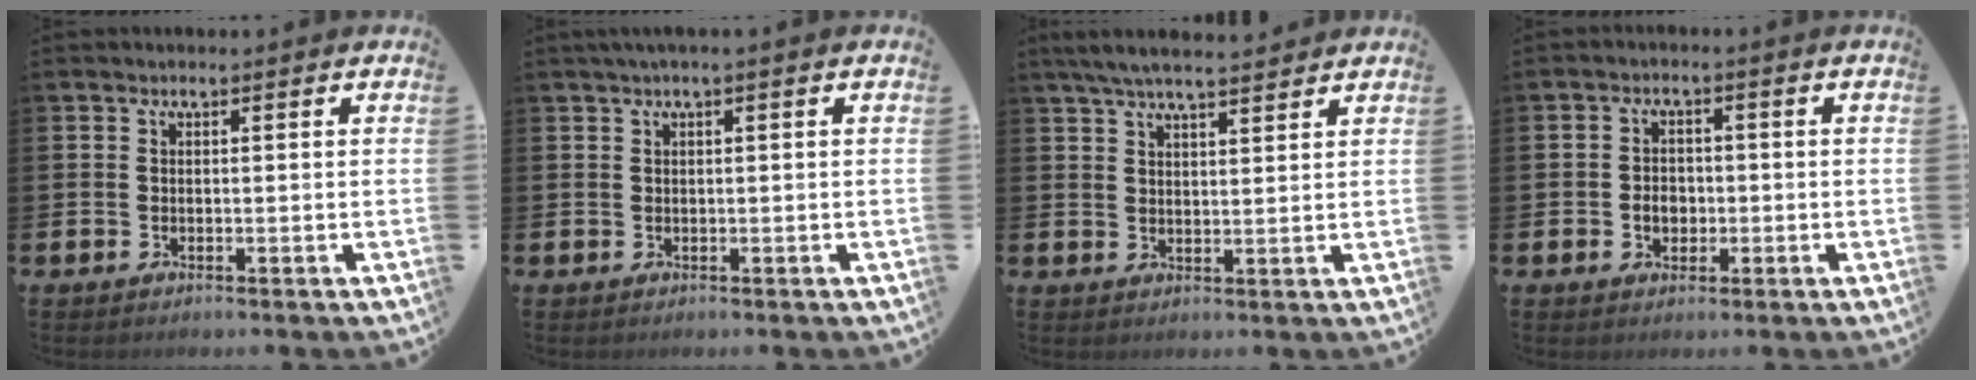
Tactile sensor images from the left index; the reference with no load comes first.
{"total": 1.0, "force": [0.3, -0.1, 1.0], "torque": [-0.023, 0.004, 0.006]}
{"total": 5.3, "force": [5.0, 0.6, 1.8], "torque": [-0.045, -0.014, 0.091]}
{"total": 2.5, "force": [-0.4, 2.3, 0.9], "torque": [-0.015, 0.005, -0.013]}